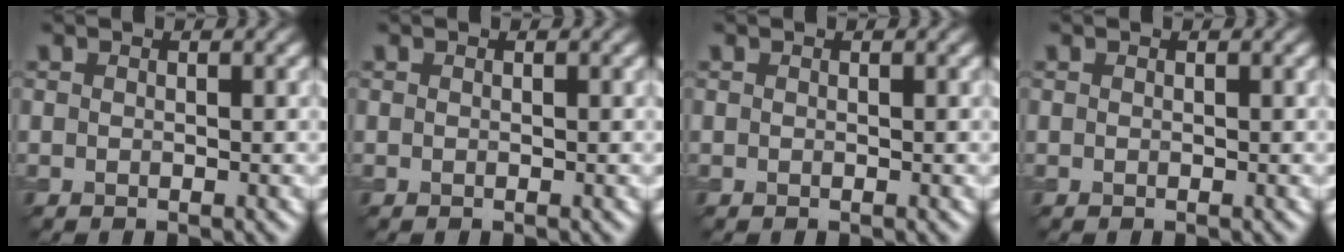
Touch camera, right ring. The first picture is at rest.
{"total": 0.0}
{"total": 0.0}
{"total": 0.0}